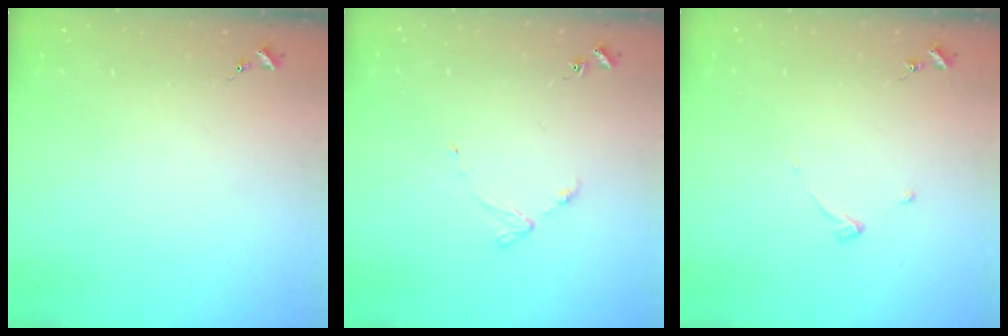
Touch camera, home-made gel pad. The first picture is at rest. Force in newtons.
{"total": 3.3, "press": 3.3, "slide": 0.4}
{"total": 3.3, "press": 3.3, "slide": 0.4}